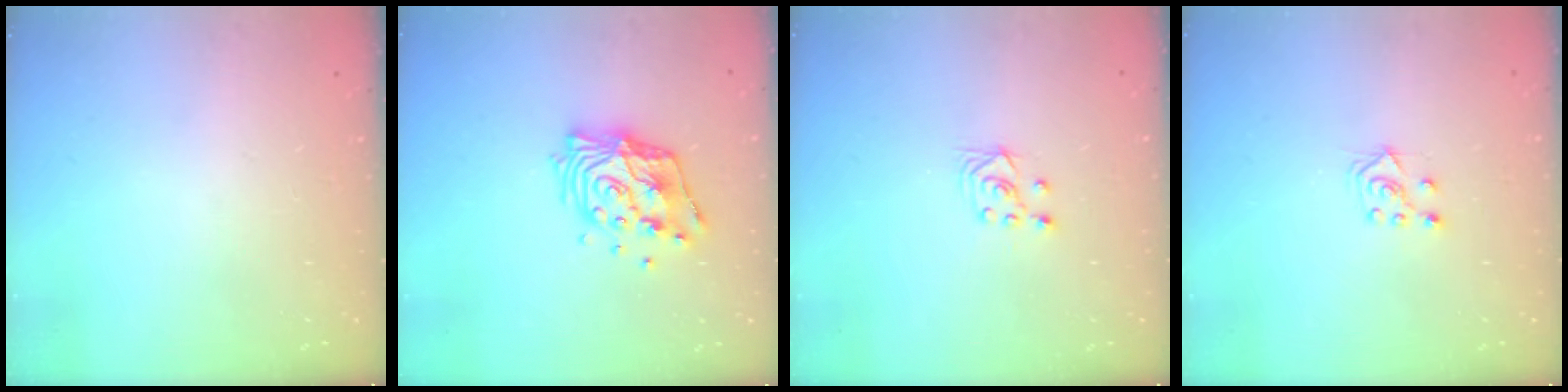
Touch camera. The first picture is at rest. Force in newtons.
{"total": 13.7, "press": 13.6, "slide": 1.5}
{"total": 2.6, "press": 2.5, "slide": 1.0}
{"total": 5.7, "press": 5.7, "slide": 0.8}